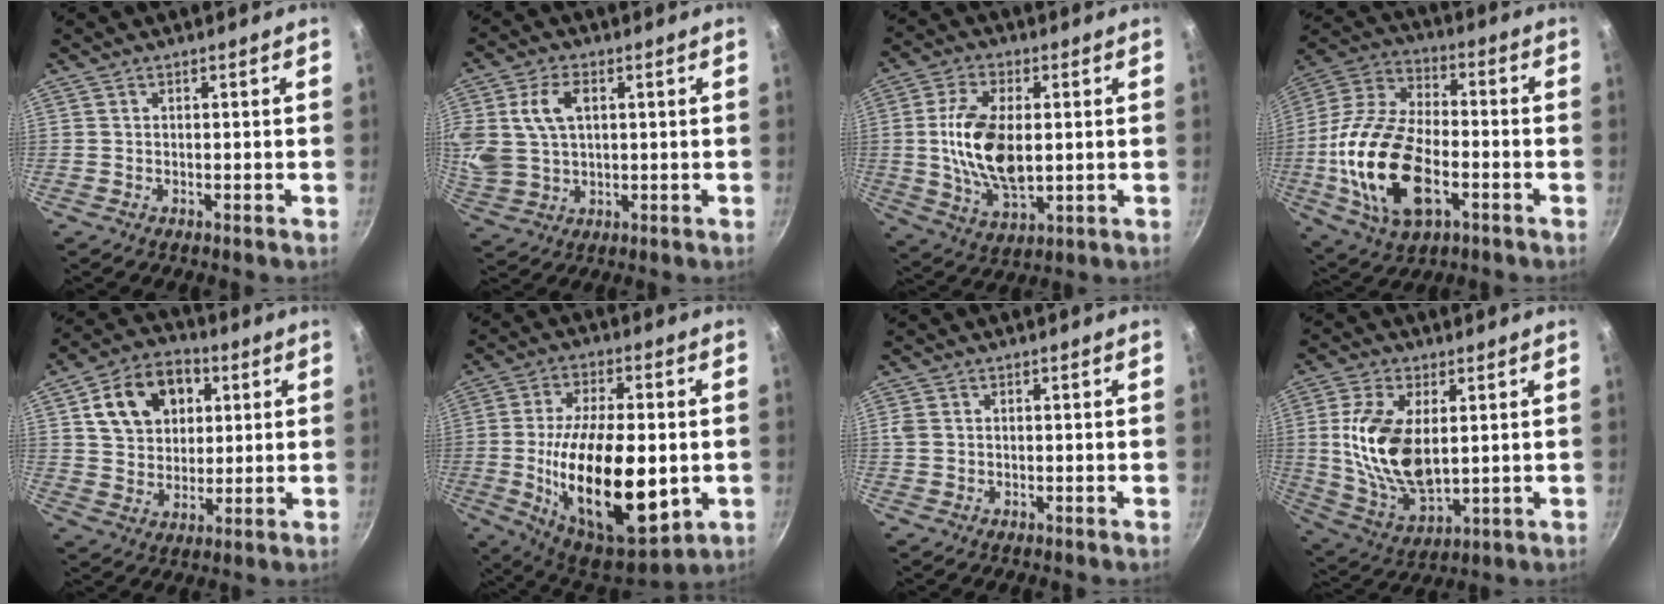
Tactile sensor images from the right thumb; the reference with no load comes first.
{"total": 12.4, "force": [3.1, 8.5, 8.5], "torque": [-0.171, 0.004, 0.064]}
{"total": 14.0, "force": [0.8, 7.4, 11.9], "torque": [-0.222, -0.003, 0.018]}
{"total": 21.9, "force": [-5.3, 12.1, 17.5], "torque": [-0.340, 0.026, -0.101]}
{"total": 14.4, "force": [4.7, 10.7, 8.4], "torque": [-0.116, 0.006, 0.076]}
{"total": 25.0, "force": [-3.4, 11.1, 22.1], "torque": [-0.366, -0.003, -0.046]}
{"total": 1.4, "force": [0.3, 1.2, 0.8], "torque": [-0.016, 0.003, 0.006]}
{"total": 15.9, "force": [2.2, 8.5, 13.3], "torque": [-0.252, -0.017, 0.051]}